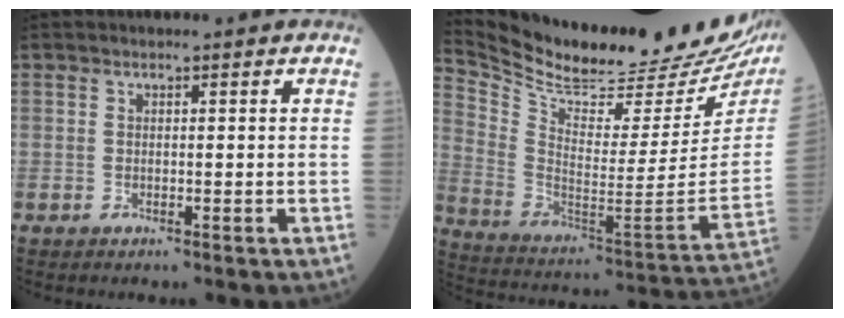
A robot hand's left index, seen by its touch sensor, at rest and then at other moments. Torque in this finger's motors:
{"motor_torque": [0.89, -1.25, -0.06, -0.02]}